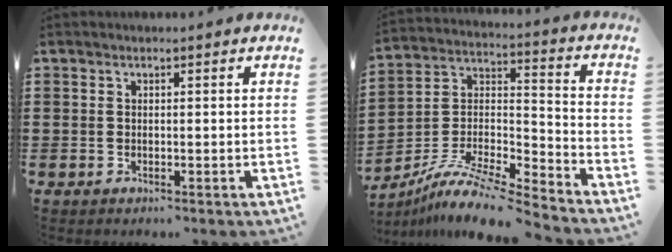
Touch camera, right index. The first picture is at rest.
{"total": 10.3, "force": [-9.0, 1.2, 5.0], "torque": [-0.105, 0.006, -0.183]}